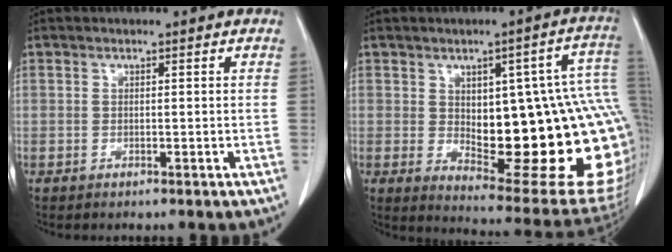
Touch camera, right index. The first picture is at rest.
{"total": 26.4, "force": [-1.3, 7.9, 25.2], "torque": [-0.249, 0.016, 0.007]}